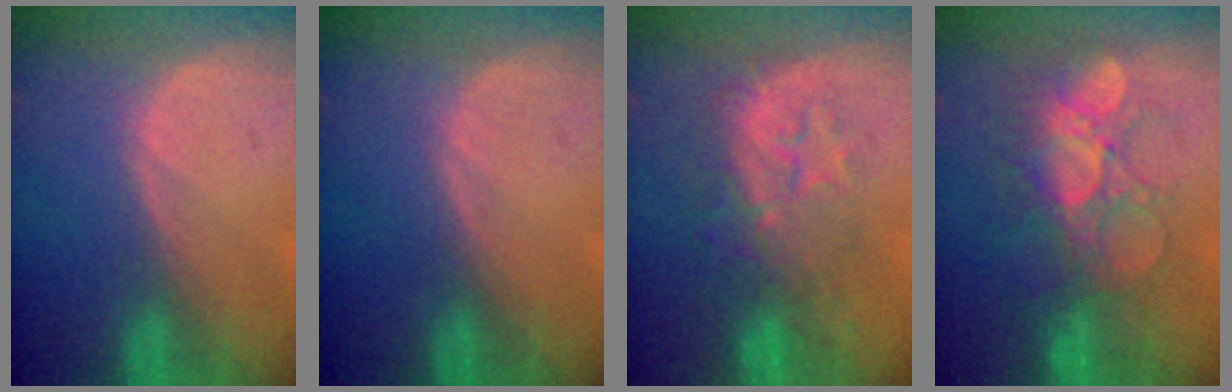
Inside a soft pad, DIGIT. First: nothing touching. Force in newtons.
{"total": 0.0}
{"total": 8.1, "press": 8.0, "slide": 1.2}
{"total": 9.1, "press": 8.7, "slide": 2.6}